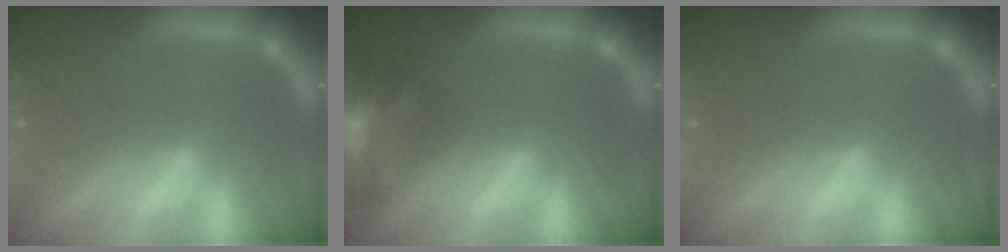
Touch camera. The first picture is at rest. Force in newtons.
{"total": 9.9}
{"total": 0.0}